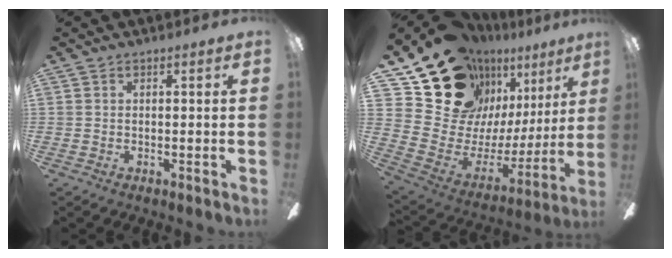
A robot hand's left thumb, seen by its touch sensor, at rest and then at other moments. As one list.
[{"total": 23.1, "force": [15.7, 14.3, 8.9], "torque": [-0.149, -0.105, 0.320]}]